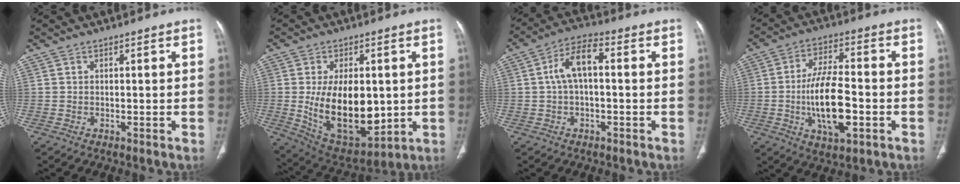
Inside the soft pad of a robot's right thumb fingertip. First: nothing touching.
{"total": 17.7, "force": [-0.2, 9.9, 14.7], "torque": [-0.214, -0.019, 0.024]}
{"total": 7.4, "force": [0.5, 3.5, 6.4], "torque": [-0.122, 0.027, 0.001]}
{"total": 13.6, "force": [-2.9, 5.6, 12.0], "torque": [-0.210, 0.012, -0.050]}